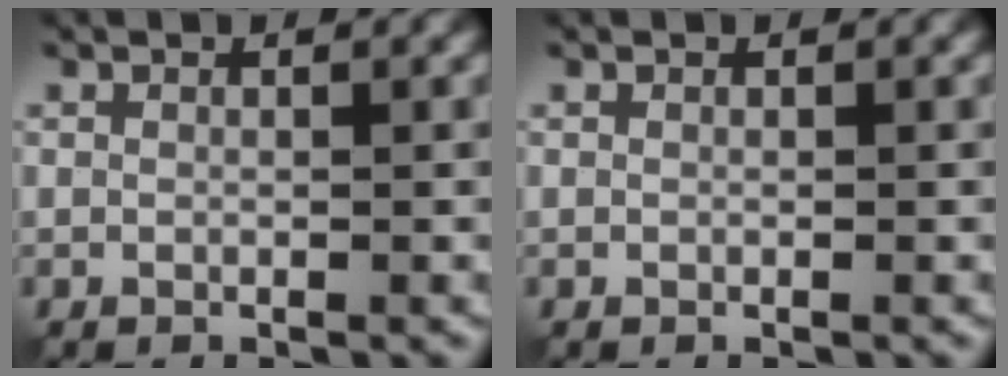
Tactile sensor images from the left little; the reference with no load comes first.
{"total": 0.0}